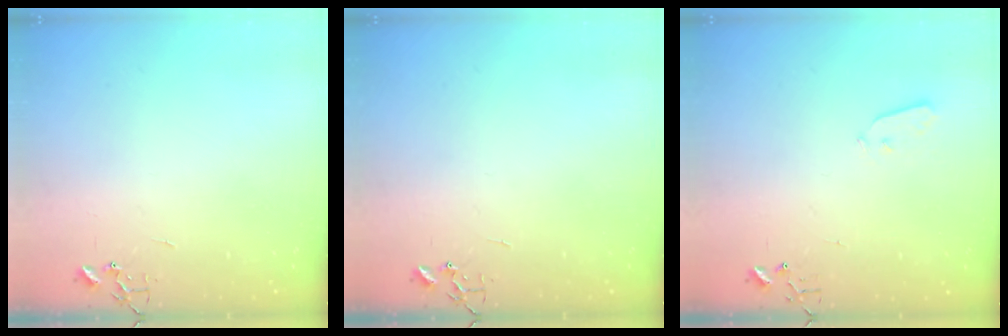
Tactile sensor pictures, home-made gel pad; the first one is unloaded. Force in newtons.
{"total": 0.0}
{"total": 3.8, "press": 3.8, "slide": 0.1}